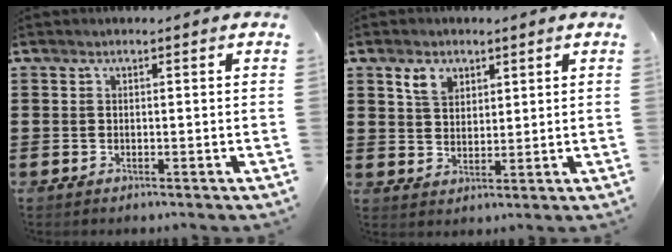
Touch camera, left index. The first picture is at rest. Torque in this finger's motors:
{"motor_torque": [1.07, -0.15, 0.29, 0.05]}